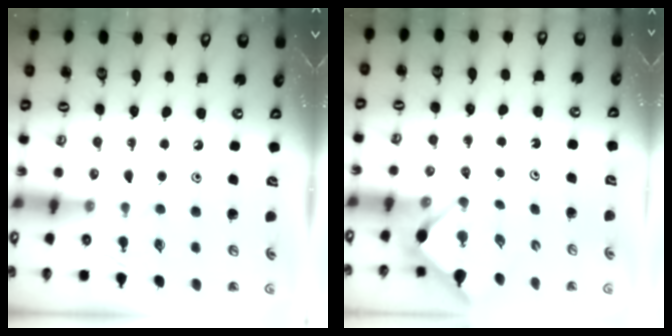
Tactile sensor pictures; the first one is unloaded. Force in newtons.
{"total": 2.7, "press": 2.7, "slide": 0.3}